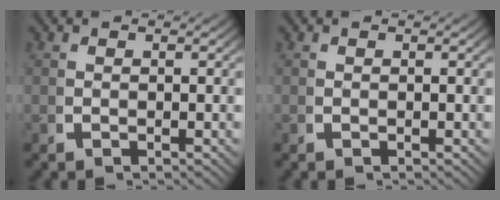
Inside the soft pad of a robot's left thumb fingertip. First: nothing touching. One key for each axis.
{"total": 0.0}